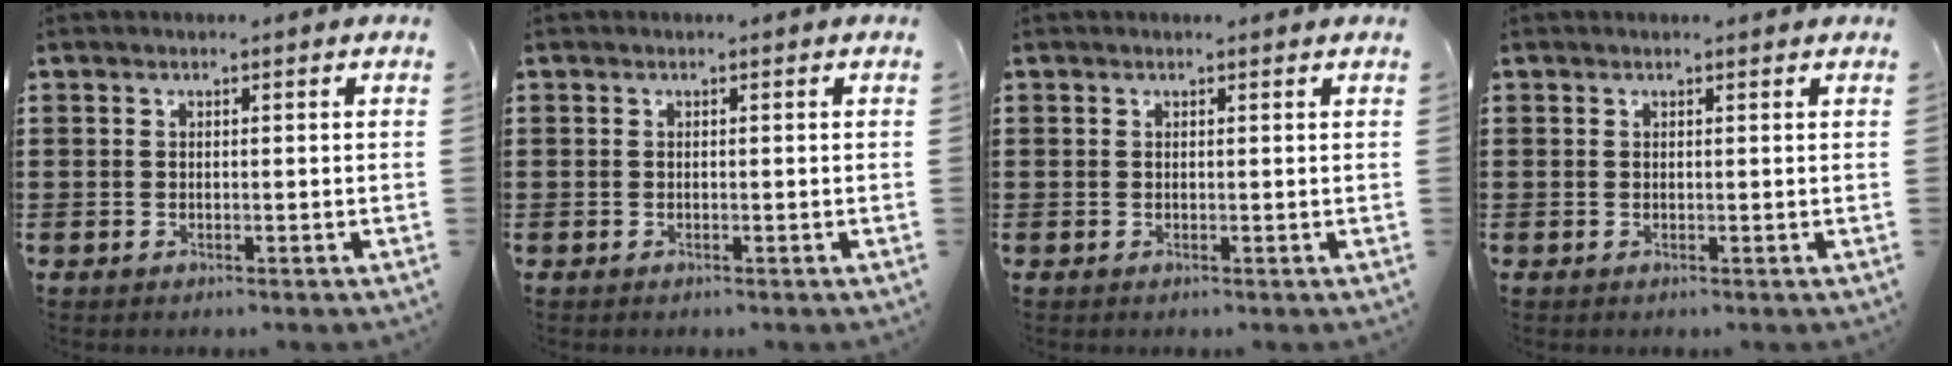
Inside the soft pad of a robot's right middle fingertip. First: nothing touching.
{"total": 0.0}
{"total": 0.0}
{"total": 0.0}